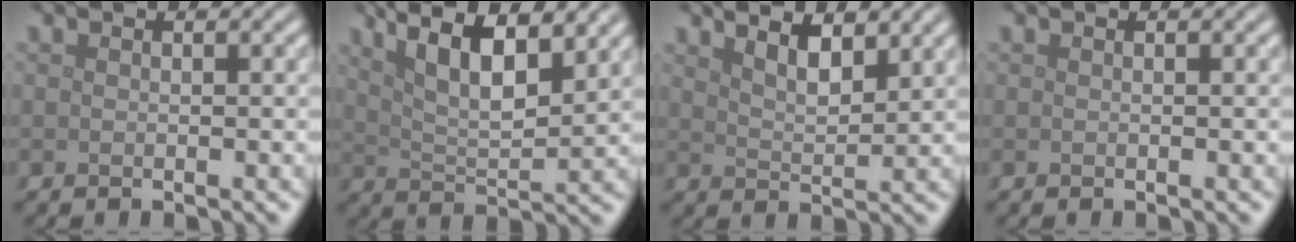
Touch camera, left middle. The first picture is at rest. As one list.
[{"total": 8.9, "force": [5.5, 2.8, 6.5], "torque": [-0.102, 0.021, 0.068]}, {"total": 3.4, "force": [2.6, 0.9, 1.9], "torque": [-0.028, 0.004, 0.038]}, {"total": 0.0}]